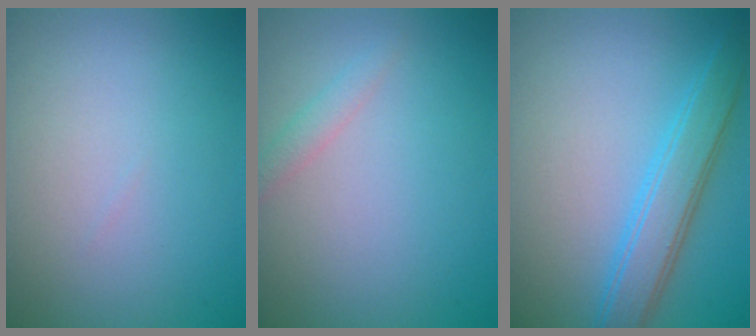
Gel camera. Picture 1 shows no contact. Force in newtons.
{"total": 1.2, "press": 1.2, "slide": 0.1}
{"total": 4.0, "press": 4.0, "slide": 0.1}